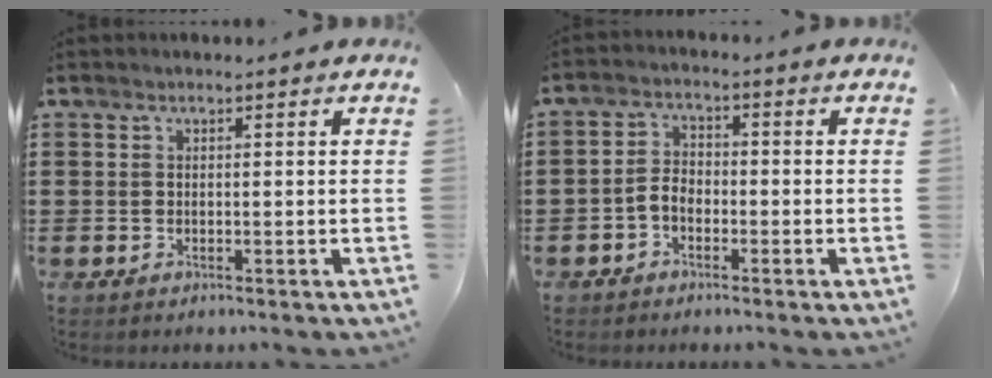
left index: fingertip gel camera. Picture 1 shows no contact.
{"total": 2.8, "force": [-1.6, 1.6, 1.7], "torque": [-0.047, 0.005, -0.037]}